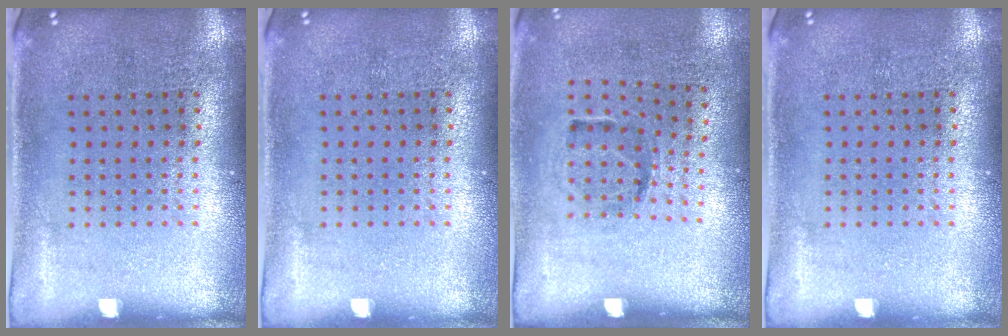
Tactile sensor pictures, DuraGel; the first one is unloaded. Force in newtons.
{"total": 0.0}
{"total": 1.1, "press": 0.8, "slide": 0.8}
{"total": 0.0}